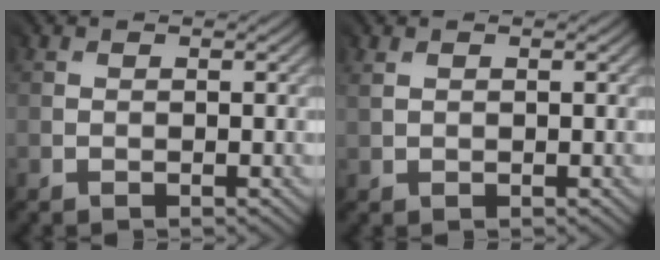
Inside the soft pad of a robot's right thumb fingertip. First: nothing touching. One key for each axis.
{"total": 1.8, "fx": 1.1, "fy": 1.1, "fz": 0.8, "tx": -0.013, "ty": 0.002, "tz": 0.025}